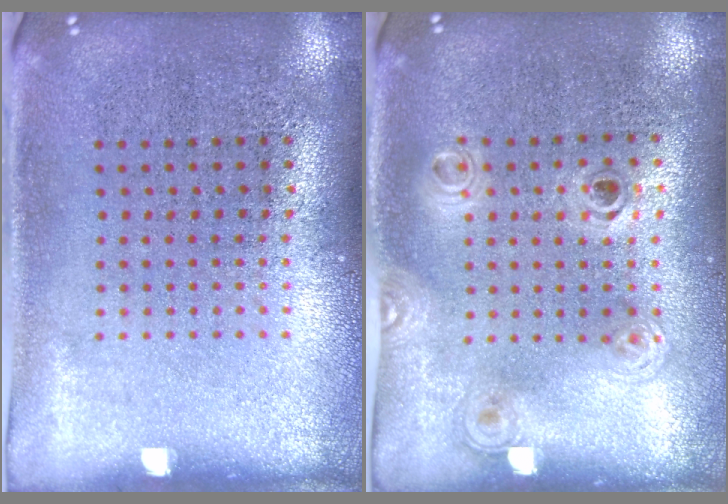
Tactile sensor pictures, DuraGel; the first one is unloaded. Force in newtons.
{"total": 1.2, "press": 1.0, "slide": 0.7}